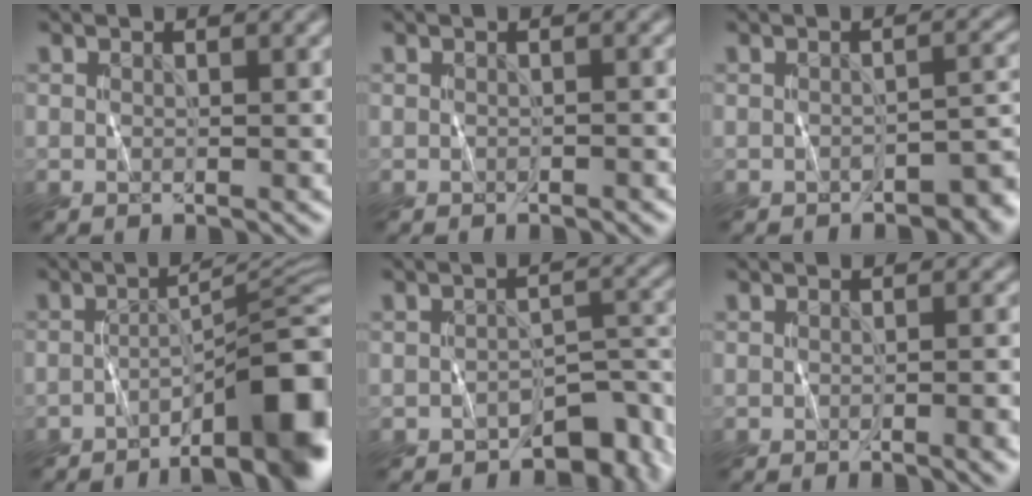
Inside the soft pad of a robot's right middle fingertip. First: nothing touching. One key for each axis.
{"total": 0.7, "fx": -0.5, "fy": 0.2, "fz": 0.4, "tx": -0.005, "ty": 0.002, "tz": -0.006}
{"total": 3.1, "fx": -2.0, "fy": 1.6, "fz": 1.6, "tx": -0.009, "ty": 0.001, "tz": -0.031}
{"total": 11.0, "fx": -5.9, "fy": 2.7, "fz": 8.9, "tx": -0.115, "ty": 0.014, "tz": -0.084}
{"total": 5.6, "fx": -3.8, "fy": 2.7, "fz": 3.0, "tx": -0.024, "ty": -0.002, "tz": -0.059}
{"total": 4.0, "fx": -1.4, "fy": 1.3, "fz": 3.5, "tx": -0.036, "ty": 0.001, "tz": -0.017}